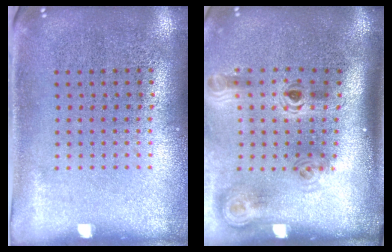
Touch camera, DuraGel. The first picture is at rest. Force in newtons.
{"total": 1.9, "press": 1.3, "slide": 1.5}